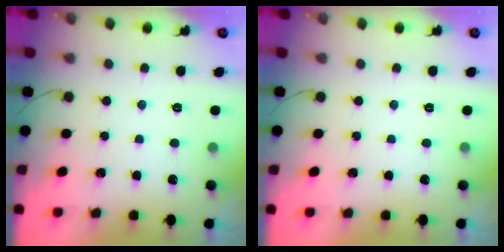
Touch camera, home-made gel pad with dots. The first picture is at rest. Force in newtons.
{"total": 0.0}